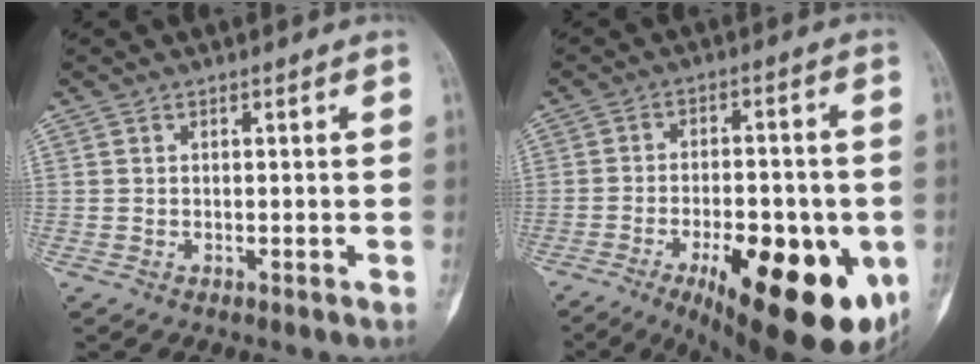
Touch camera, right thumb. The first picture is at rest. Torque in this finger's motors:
{"motor_torque": [0.25, 1.20, 2.07, -0.70, 0.02]}